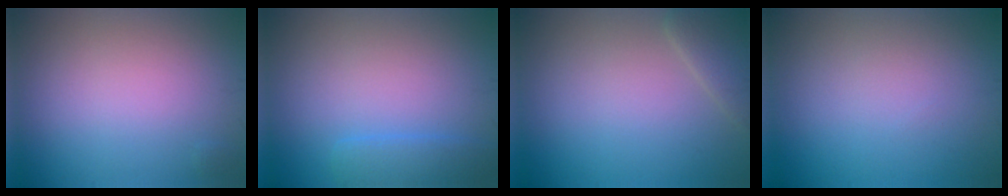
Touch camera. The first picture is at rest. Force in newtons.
{"total": 2.2, "press": 2.2, "slide": 0.1}
{"total": 2.2, "press": 2.2, "slide": 0.2}
{"total": 0.0}